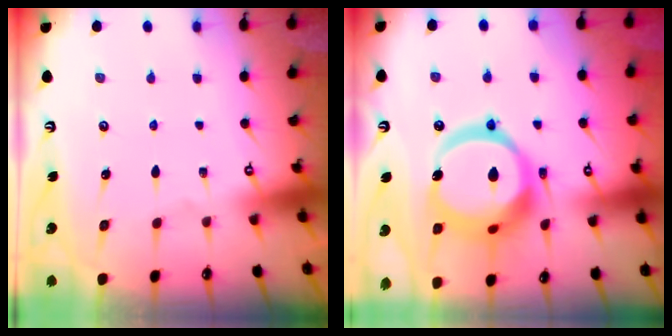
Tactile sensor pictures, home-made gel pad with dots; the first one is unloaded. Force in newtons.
{"total": 20.9, "press": 20.7, "slide": 2.4}